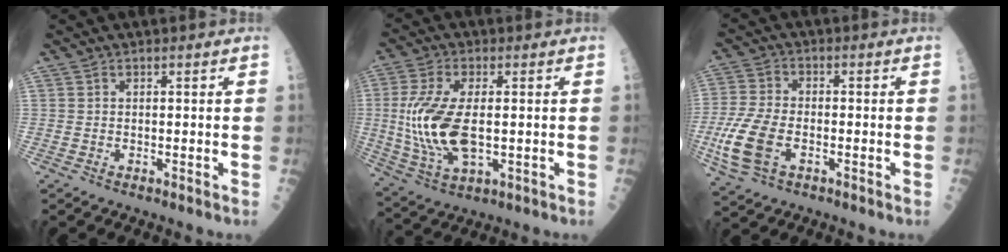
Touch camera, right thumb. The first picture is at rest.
{"total": 14.6, "force": [-0.3, 6.7, 13.0], "torque": [-0.278, -0.012, 0.004]}
{"total": 11.0, "force": [-3.2, 6.2, 8.5], "torque": [-0.196, 0.005, -0.063]}